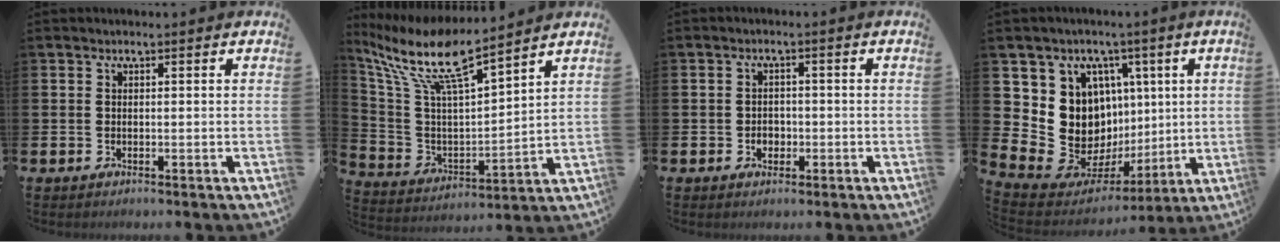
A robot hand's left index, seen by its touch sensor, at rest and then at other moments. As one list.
[{"total": 11.3, "force": [9.0, 1.8, 6.7], "torque": [-0.168, -0.058, 0.146]}, {"total": 2.0, "force": [-0.6, 1.6, 0.9], "torque": [-0.010, 0.002, -0.017]}, {"total": 10.4, "force": [0.3, 9.9, 3.3], "torque": [-0.124, -0.027, 0.013]}]